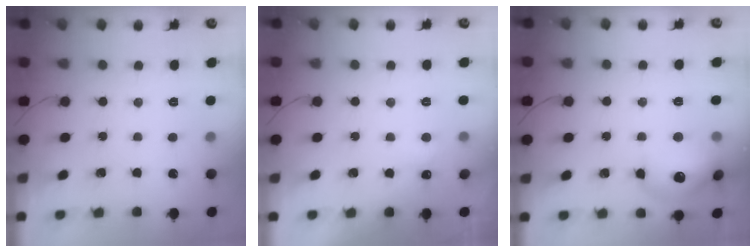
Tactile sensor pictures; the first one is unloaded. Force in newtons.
{"total": 2.2, "press": 2.2, "slide": 0.4}
{"total": 15.0, "press": 14.9, "slide": 1.4}